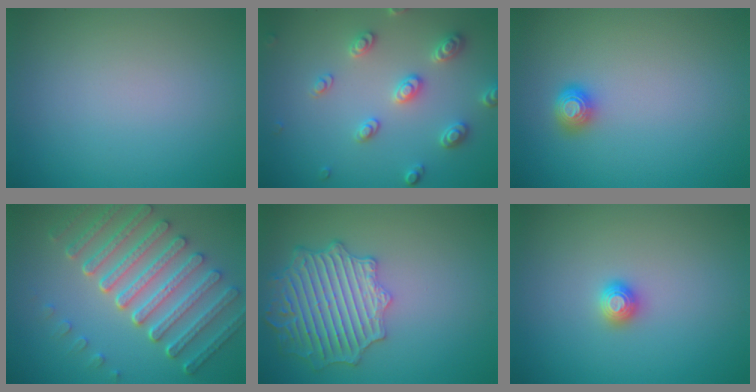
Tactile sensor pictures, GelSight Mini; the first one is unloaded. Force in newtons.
{"total": 3.5, "press": 3.2, "slide": 1.3}
{"total": 1.6, "press": 1.4, "slide": 0.6}
{"total": 7.5, "press": 5.6, "slide": 4.9}
{"total": 6.1, "press": 5.4, "slide": 2.9}
{"total": 1.1, "press": 1.1, "slide": 0.1}